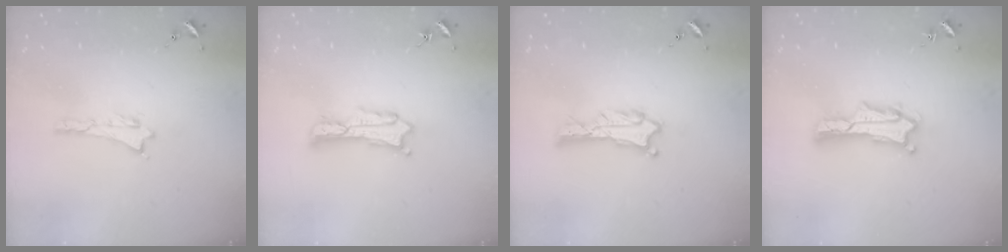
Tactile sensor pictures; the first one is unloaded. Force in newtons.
{"total": 1.8, "press": 1.8, "slide": 0.3}
{"total": 0.7, "press": 0.7, "slide": 0.1}
{"total": 2.0, "press": 2.0, "slide": 0.3}